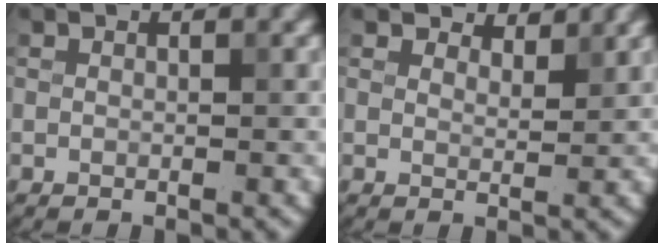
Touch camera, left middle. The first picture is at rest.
{"total": 2.6, "force": [2.5, 0.7, 0.4], "torque": [-0.009, 0.000, 0.030]}